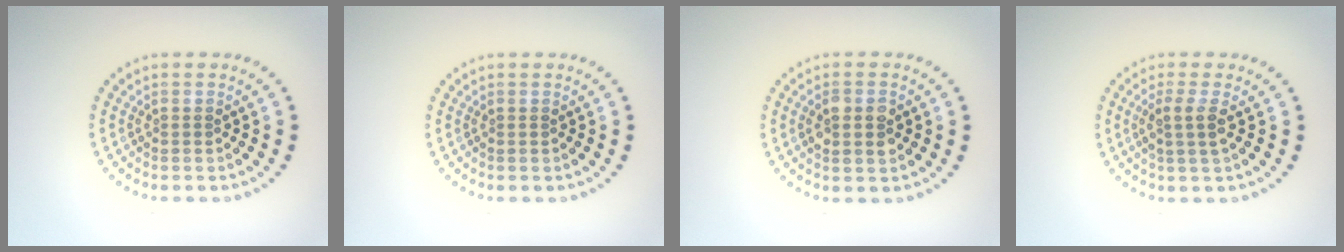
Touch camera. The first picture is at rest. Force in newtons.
{"total": 0.0}
{"total": 2.3, "press": 2.2, "slide": 0.2}
{"total": 2.0, "press": 1.7, "slide": 1.0}